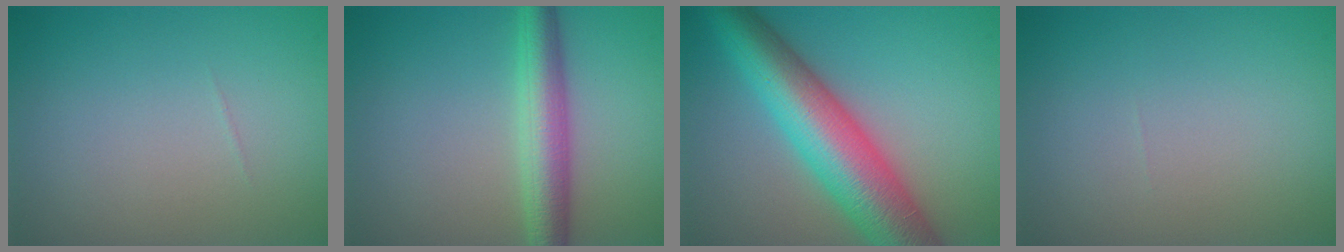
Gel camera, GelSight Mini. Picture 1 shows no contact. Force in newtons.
{"total": 4.4, "press": 4.4, "slide": 0.0}
{"total": 10.1, "press": 10.1, "slide": 0.2}
{"total": 0.0}